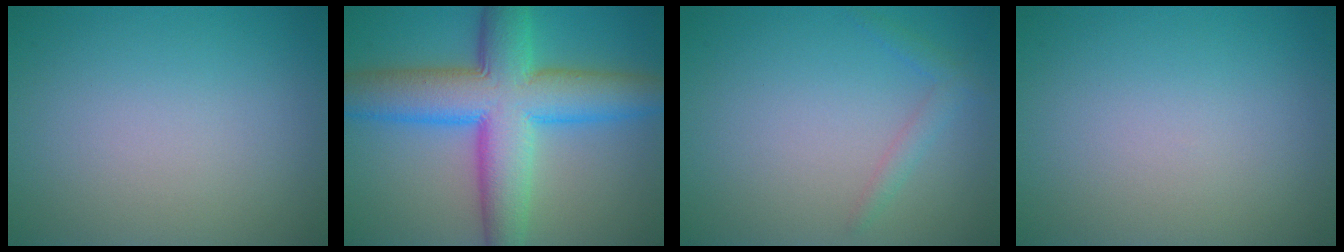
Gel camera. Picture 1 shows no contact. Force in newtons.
{"total": 11.0, "press": 11.0, "slide": 0.3}
{"total": 1.4, "press": 1.4, "slide": 0.1}
{"total": 0.0}